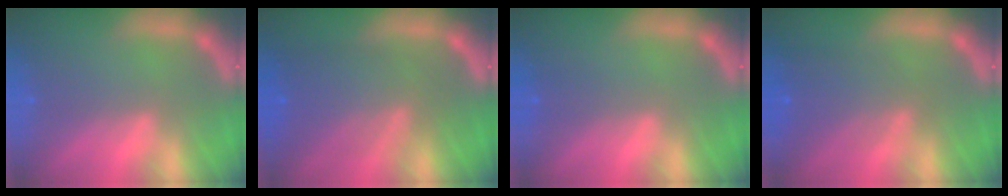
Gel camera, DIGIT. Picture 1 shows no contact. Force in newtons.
{"total": 7.6}
{"total": 1.0}
{"total": 5.0}